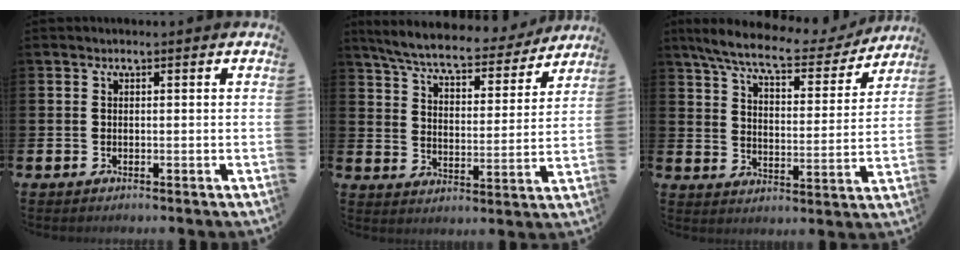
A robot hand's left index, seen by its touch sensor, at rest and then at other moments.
{"total": 7.3, "force": [6.7, 1.1, 2.6], "torque": [-0.085, -0.044, 0.114]}
{"total": 8.4, "force": [7.4, 1.3, 3.7], "torque": [-0.100, -0.043, 0.124]}